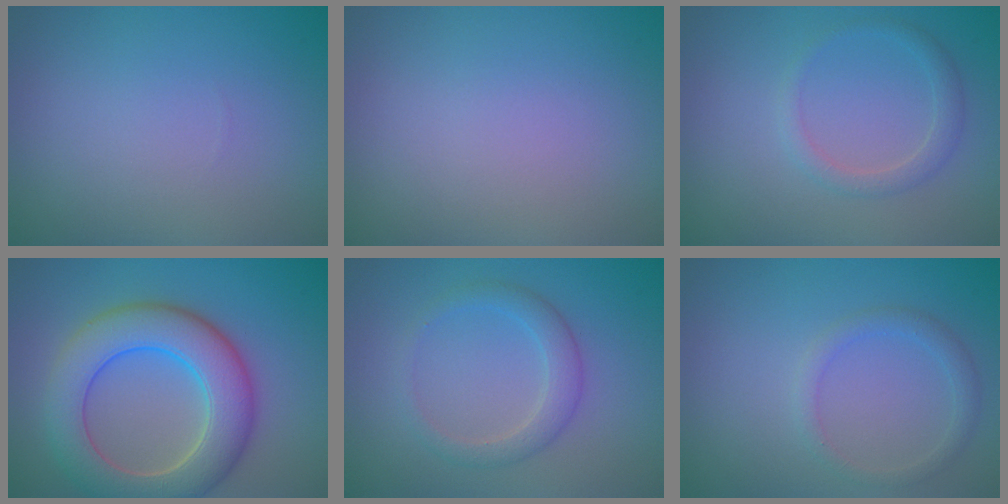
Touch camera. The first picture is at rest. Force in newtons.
{"total": 0.0}
{"total": 1.8, "press": 1.8, "slide": 0.1}
{"total": 8.4, "press": 8.4, "slide": 0.4}
{"total": 2.6, "press": 2.6, "slide": 0.2}
{"total": 1.7, "press": 1.7, "slide": 0.2}